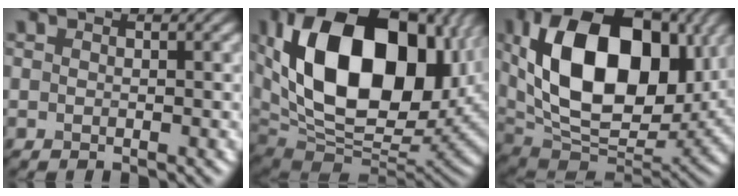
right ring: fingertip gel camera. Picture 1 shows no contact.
{"total": 18.9, "force": [4.9, 11.5, 14.2], "torque": [-0.256, 0.011, 0.094]}
{"total": 17.1, "force": [3.6, 10.7, 12.8], "torque": [-0.226, 0.003, 0.066]}